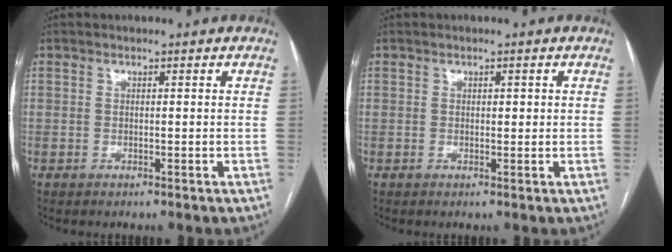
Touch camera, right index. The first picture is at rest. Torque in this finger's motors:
{"motor_torque": [-0.52, 0.44, -0.07, -0.01]}